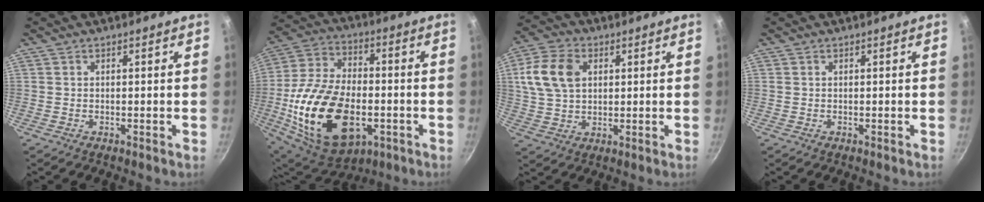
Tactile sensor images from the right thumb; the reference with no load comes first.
{"total": 25.8, "force": [-5.9, 15.3, 19.9], "torque": [-0.366, 0.018, -0.089]}
{"total": 11.5, "force": [2.9, 8.0, 7.8], "torque": [-0.141, 0.006, 0.050]}
{"total": 0.0}